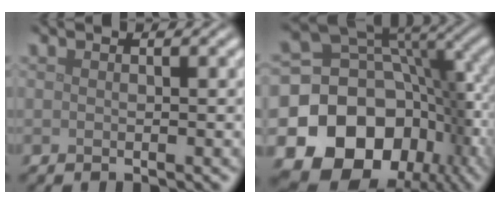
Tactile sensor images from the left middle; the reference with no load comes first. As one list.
[{"total": 16.7, "force": [-5.6, 12.9, 9.0], "torque": [-0.169, -0.026, -0.086]}]